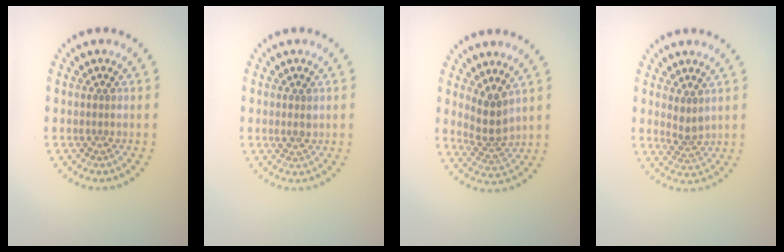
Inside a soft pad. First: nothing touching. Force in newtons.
{"total": 1.1, "press": 1.0, "slide": 0.4}
{"total": 2.9, "press": 2.2, "slide": 1.8}
{"total": 1.8, "press": 1.4, "slide": 1.1}